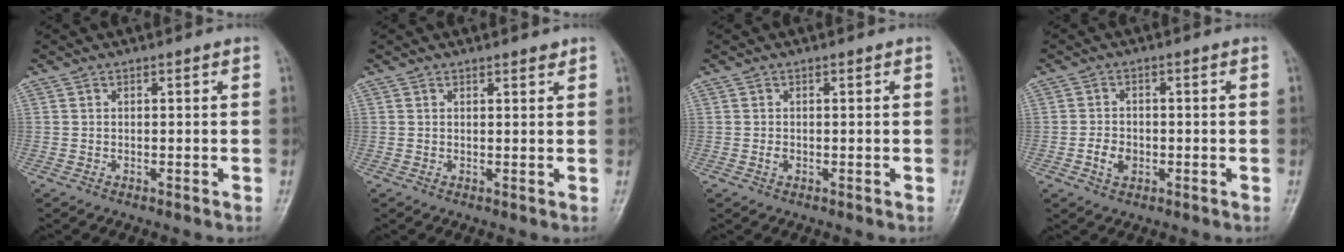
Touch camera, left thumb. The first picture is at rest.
{"total": 1.3, "force": [1.1, 0.4, 0.6], "torque": [-0.005, -0.007, 0.015]}
{"total": 0.8, "force": [-0.1, 0.6, 0.6], "torque": [-0.007, 0.000, -0.002]}
{"total": 3.4, "force": [-1.0, 2.5, 2.0], "torque": [-0.029, 0.006, -0.019]}